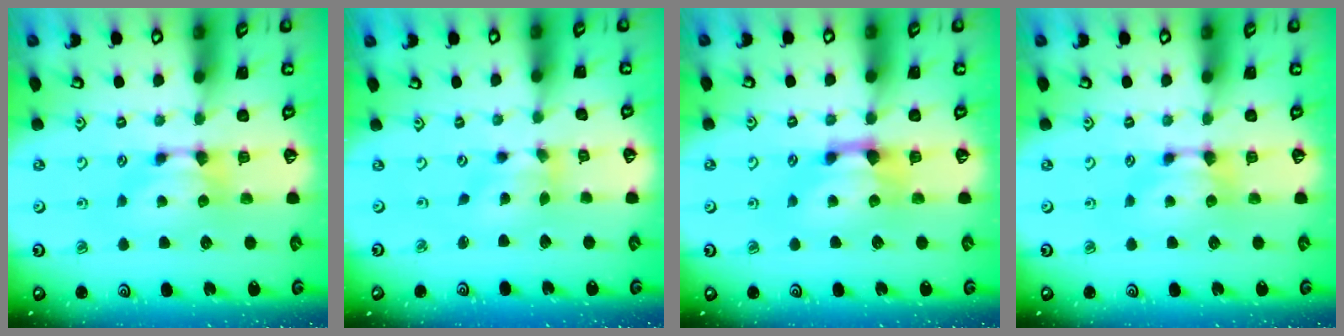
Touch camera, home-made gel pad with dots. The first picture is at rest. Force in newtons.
{"total": 2.9, "press": 2.4, "slide": 1.6}
{"total": 1.5, "press": 0.5, "slide": 1.4}
{"total": 0.0}